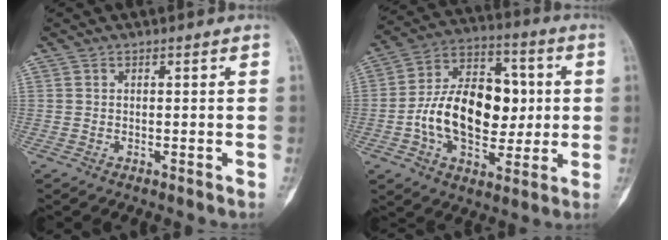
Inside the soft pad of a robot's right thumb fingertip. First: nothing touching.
{"total": 19.8, "force": [-0.5, 12.6, 15.2], "torque": [-0.225, 0.028, -0.005]}